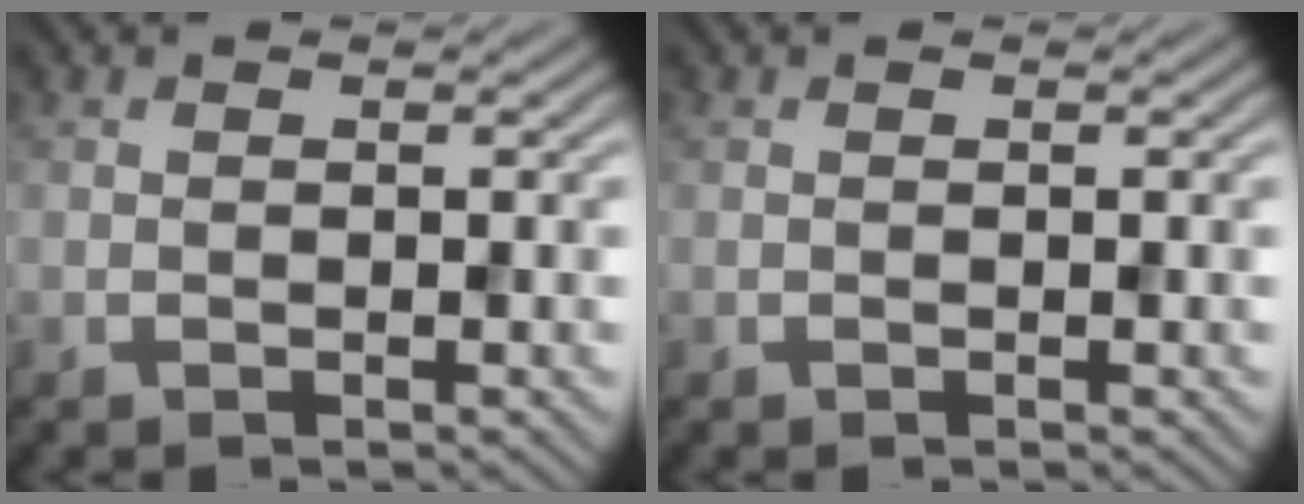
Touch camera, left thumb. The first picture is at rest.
{"total": 0.0}